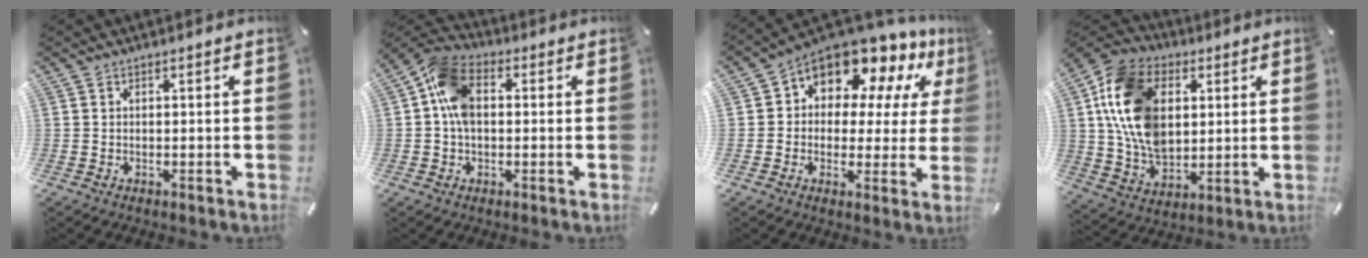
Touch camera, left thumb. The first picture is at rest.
{"total": 10.2, "force": [0.7, 7.1, 7.3], "torque": [-0.154, 0.019, 0.017]}
{"total": 11.6, "force": [8.6, 6.4, 4.4], "torque": [-0.084, -0.077, 0.157]}
{"total": 17.4, "force": [3.5, 13.0, 11.1], "torque": [-0.241, 0.008, 0.068]}